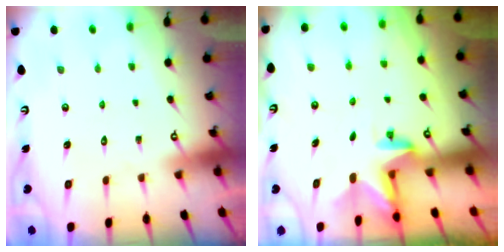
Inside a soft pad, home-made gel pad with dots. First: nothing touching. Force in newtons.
{"total": 2.9, "press": 2.9, "slide": 0.2}